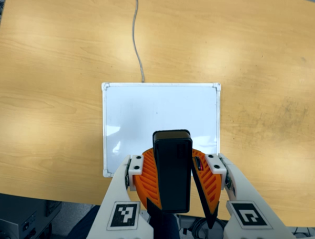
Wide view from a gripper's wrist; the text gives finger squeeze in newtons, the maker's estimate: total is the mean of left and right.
{"total": 9.3, "left": 9.8, "right": 8.9}